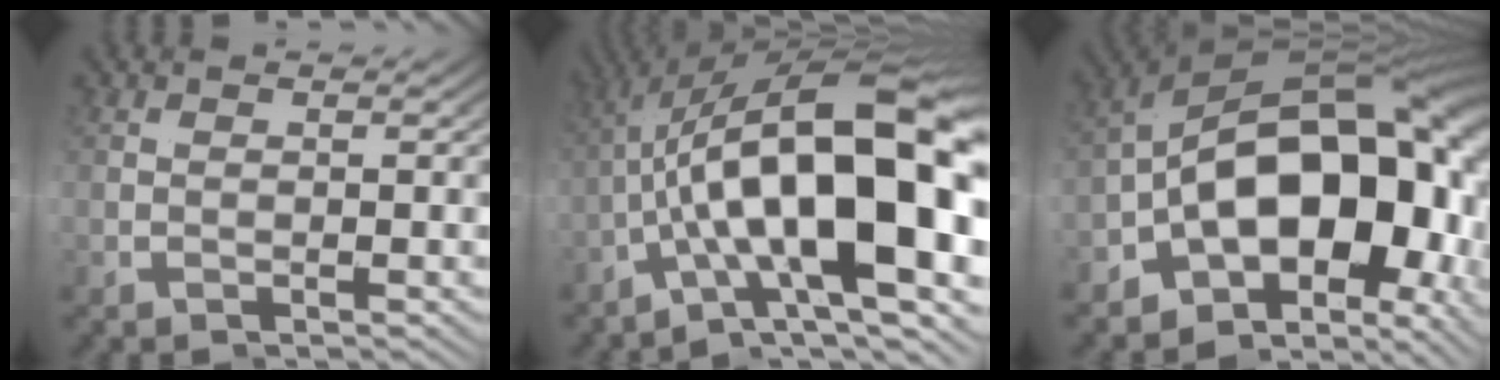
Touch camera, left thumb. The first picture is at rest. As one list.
[{"total": 17.5, "force": [-1.5, 7.4, 15.8], "torque": [-0.252, -0.002, -0.031]}, {"total": 19.8, "force": [-1.0, 11.3, 16.2], "torque": [-0.255, 0.004, -0.032]}]